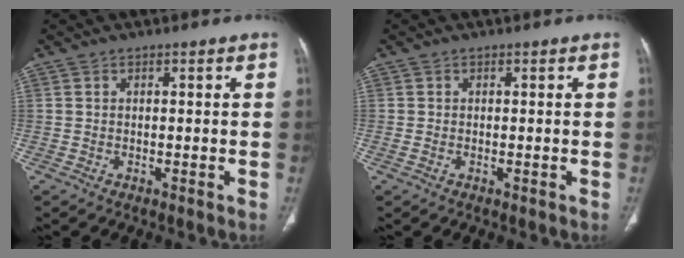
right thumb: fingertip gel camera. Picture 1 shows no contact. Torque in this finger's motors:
{"motor_torque": [0.79, 0.43, -0.11, 0.03, 0.10]}